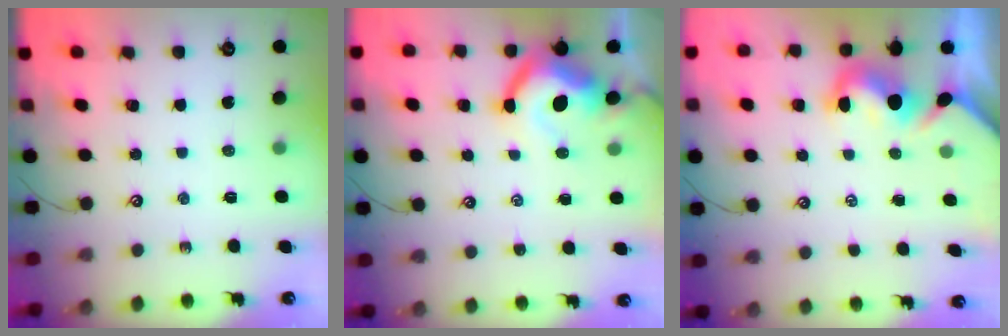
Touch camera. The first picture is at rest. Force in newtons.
{"total": 8.9, "press": 8.7, "slide": 1.5}
{"total": 2.0, "press": 1.8, "slide": 0.9}